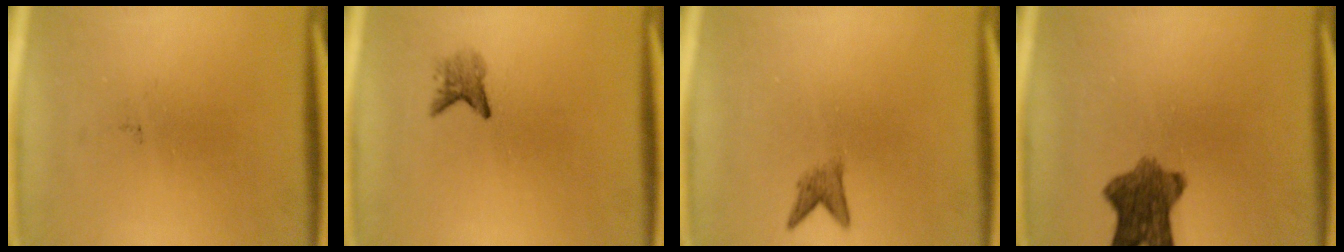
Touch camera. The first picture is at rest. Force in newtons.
{"total": 2.0}
{"total": 1.8}
{"total": 8.1}